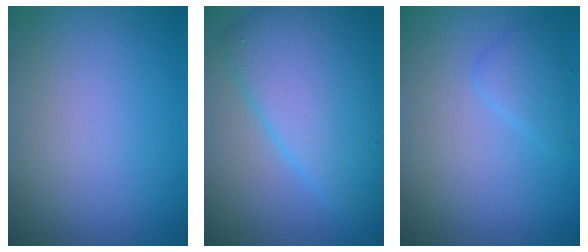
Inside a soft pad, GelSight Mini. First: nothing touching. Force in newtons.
{"total": 9.3, "press": 9.3, "slide": 0.1}
{"total": 1.7, "press": 1.7, "slide": 0.0}